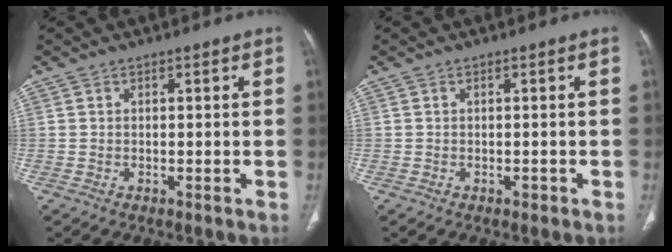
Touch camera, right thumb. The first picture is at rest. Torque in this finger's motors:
{"motor_torque": [0.03, 0.11, -0.25, 0.21, 0.02]}